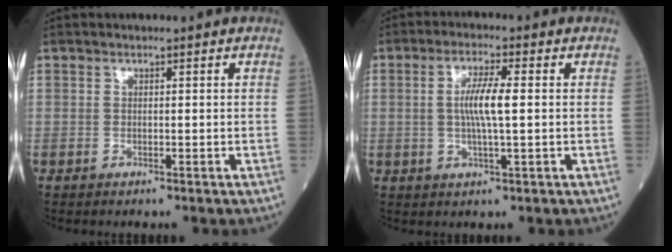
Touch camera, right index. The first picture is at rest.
{"total": 5.8, "force": [0.4, 0.4, 5.8], "torque": [-0.113, 0.001, 0.005]}